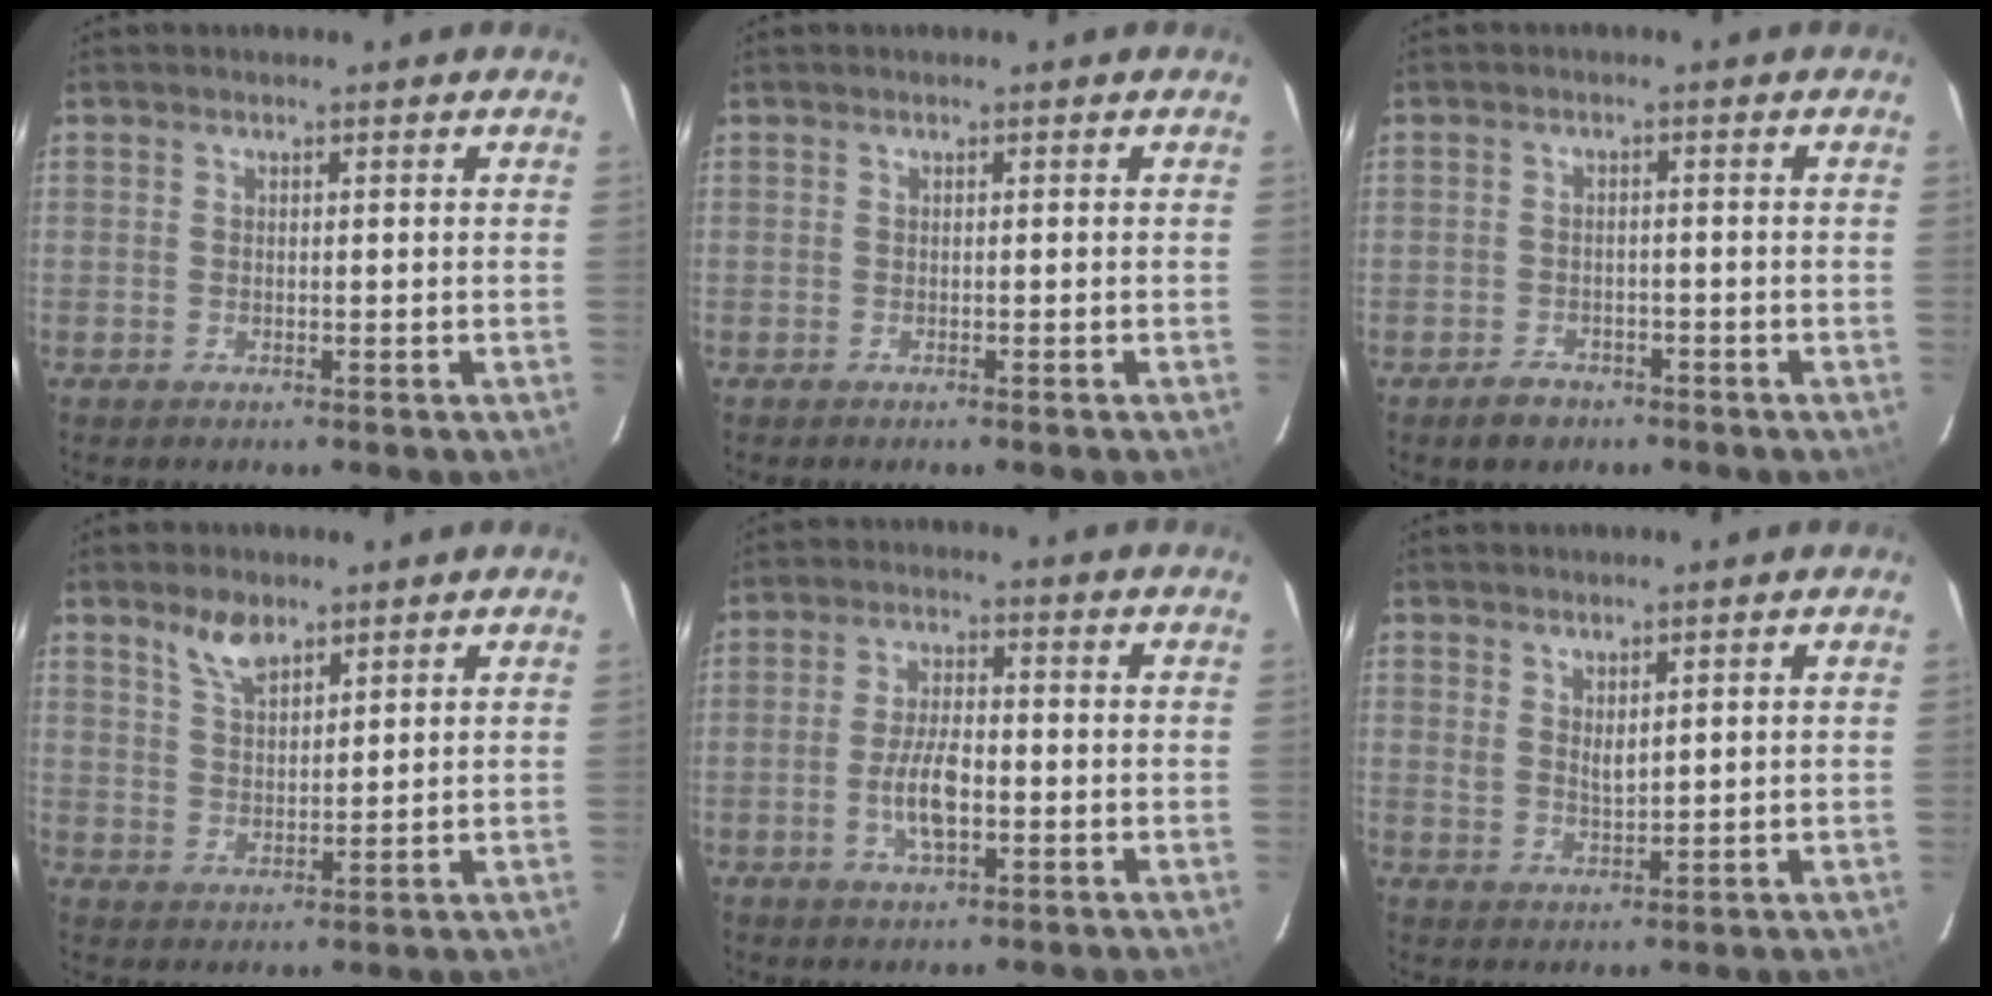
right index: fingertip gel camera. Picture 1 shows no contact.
{"total": 0.0}
{"total": 3.8, "force": [-2.6, 2.5, 1.1], "torque": [-0.023, 0.010, -0.036]}
{"total": 5.4, "force": [4.0, 2.2, 2.9], "torque": [-0.050, 0.002, 0.078]}
{"total": 7.0, "force": [-2.0, 2.8, 6.1], "torque": [-0.122, 0.001, -0.035]}
{"total": 2.7, "force": [1.7, 0.9, 1.8], "torque": [-0.032, -0.006, 0.032]}